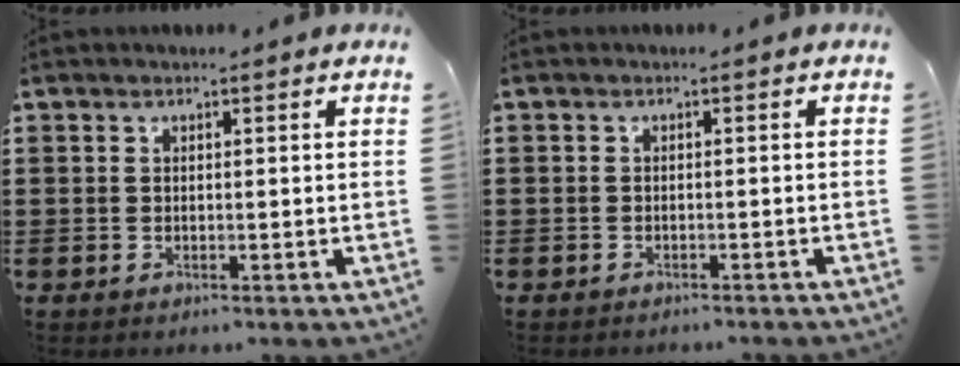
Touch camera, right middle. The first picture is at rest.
{"total": 0.8, "force": [-0.8, 0.3, -0.1], "torque": [0.001, 0.003, -0.018]}